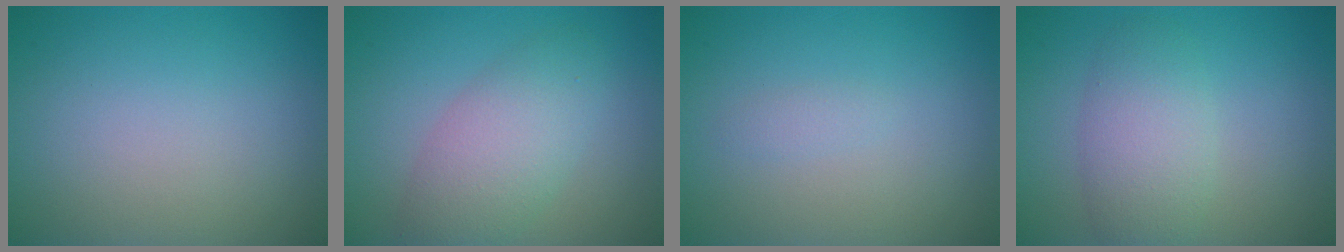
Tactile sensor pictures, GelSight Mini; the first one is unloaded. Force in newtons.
{"total": 4.6, "press": 4.6, "slide": 0.1}
{"total": 0.6, "press": 0.6, "slide": 0.0}
{"total": 4.0, "press": 4.0, "slide": 0.2}